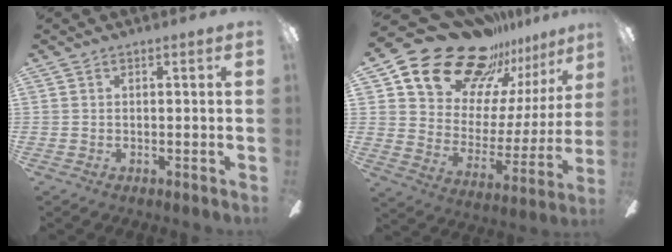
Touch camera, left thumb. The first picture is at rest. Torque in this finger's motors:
{"motor_torque": [0.90, 0.90, 1.38, -1.39, 0.07]}